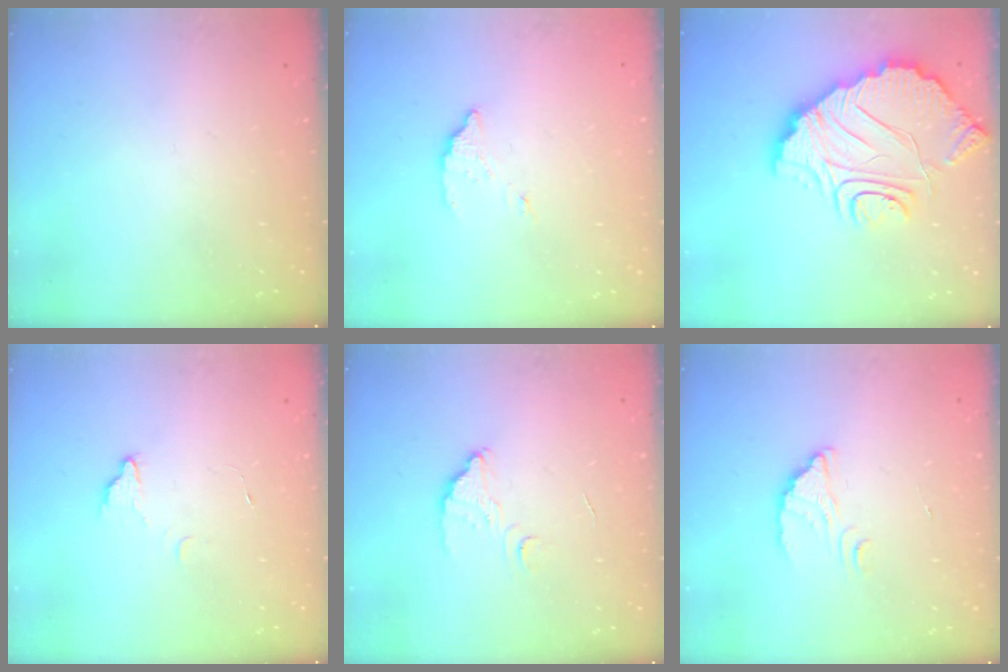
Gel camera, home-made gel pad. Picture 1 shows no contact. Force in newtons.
{"total": 2.8, "press": 2.8, "slide": 0.2}
{"total": 14.5, "press": 14.4, "slide": 1.4}
{"total": 2.2, "press": 2.2, "slide": 0.2}
{"total": 3.4, "press": 3.4, "slide": 0.2}
{"total": 2.3, "press": 2.3, "slide": 0.2}